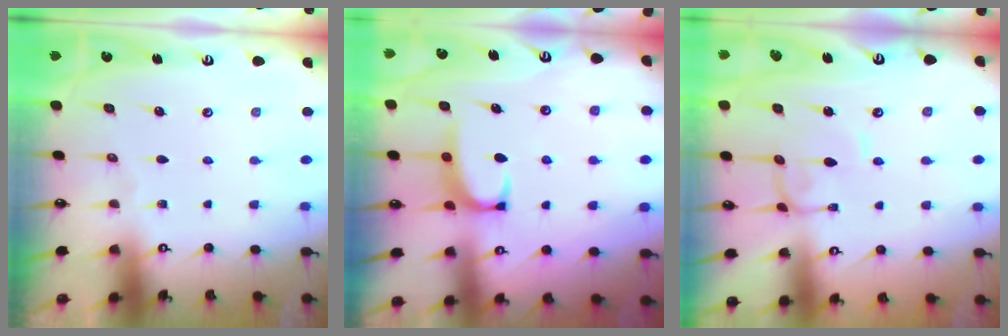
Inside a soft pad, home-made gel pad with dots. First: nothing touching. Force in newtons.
{"total": 2.2, "press": 2.1, "slide": 0.6}
{"total": 0.9, "press": 0.9, "slide": 0.4}